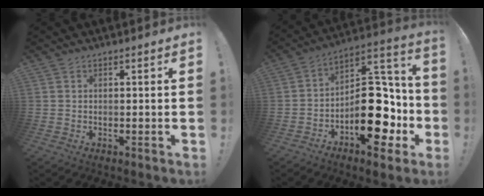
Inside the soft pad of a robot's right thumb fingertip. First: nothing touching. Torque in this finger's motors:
{"motor_torque": [2.54, 2.47, 1.44, -1.34, 0.41]}